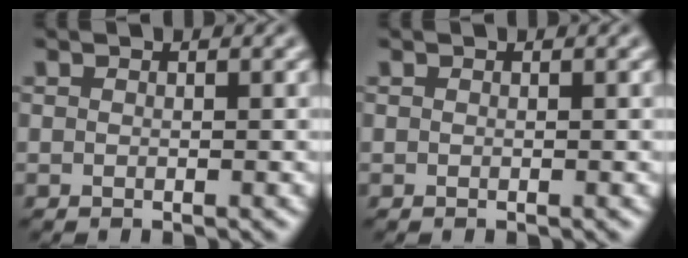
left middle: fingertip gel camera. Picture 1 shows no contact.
{"total": 0.0}